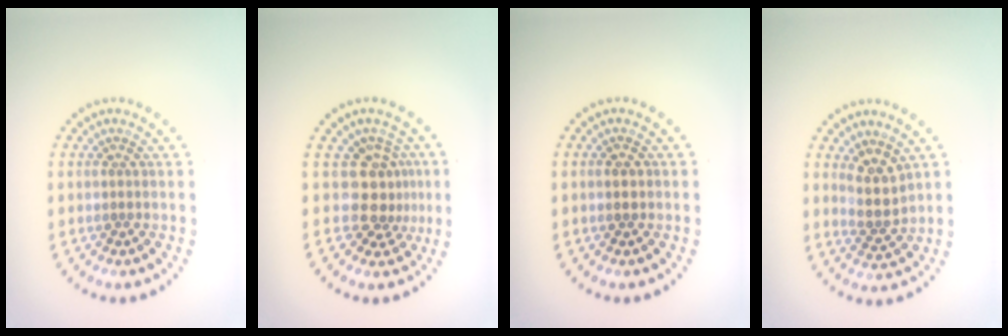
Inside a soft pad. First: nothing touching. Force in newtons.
{"total": 3.2, "press": 2.4, "slide": 2.1}
{"total": 1.4, "press": 1.4, "slide": 0.1}
{"total": 3.0, "press": 2.4, "slide": 1.7}